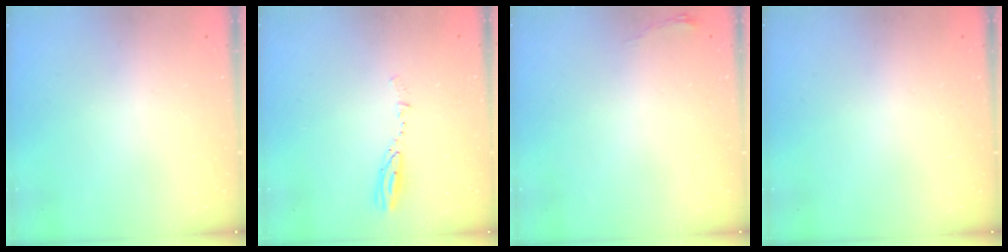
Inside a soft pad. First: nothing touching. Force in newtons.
{"total": 3.8, "press": 3.8, "slide": 0.2}
{"total": 3.4, "press": 3.4, "slide": 0.5}
{"total": 0.0}